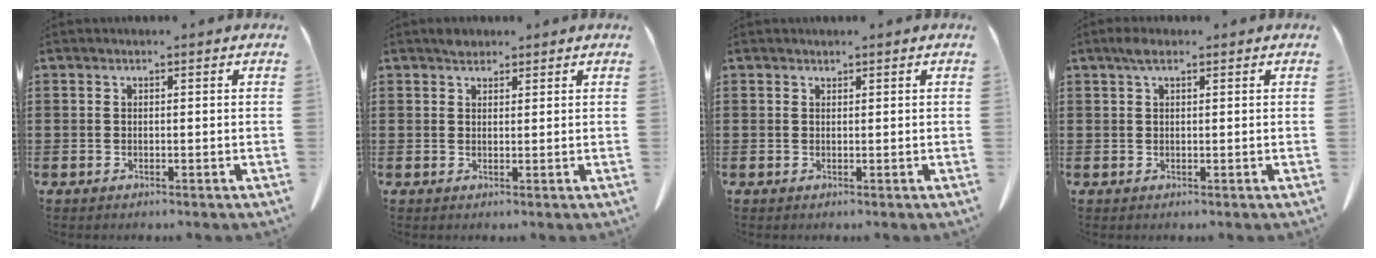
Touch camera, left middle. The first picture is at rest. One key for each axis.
{"total": 1.7, "fx": 1.5, "fy": 0.7, "fz": 0.3, "tx": -0.002, "ty": -0.004, "tz": 0.028}
{"total": 0.5, "fx": 0.5, "fy": 0.1, "fz": 0.0, "tx": -0.001, "ty": 0.001, "tz": 0.011}
{"total": 1.8, "fx": 1.0, "fy": 0.6, "fz": 1.4, "tx": -0.032, "ty": 0.002, "tz": 0.017}